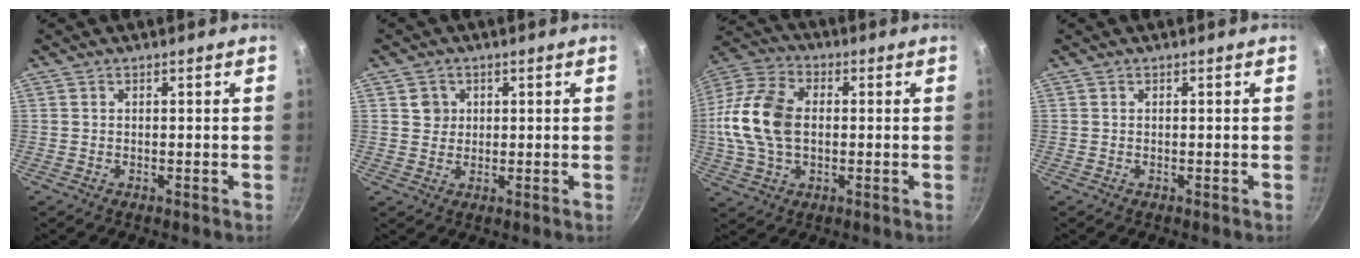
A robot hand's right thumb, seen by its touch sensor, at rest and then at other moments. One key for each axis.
{"total": 3.2, "fx": 0.9, "fy": 3.0, "fz": 0.8, "tx": 0.006, "ty": 0.001, "tz": 0.012}
{"total": 15.9, "fx": 0.2, "fy": 10.5, "fz": 12.0, "tx": -0.227, "ty": 0.026, "tz": -0.008}
{"total": 0.0}